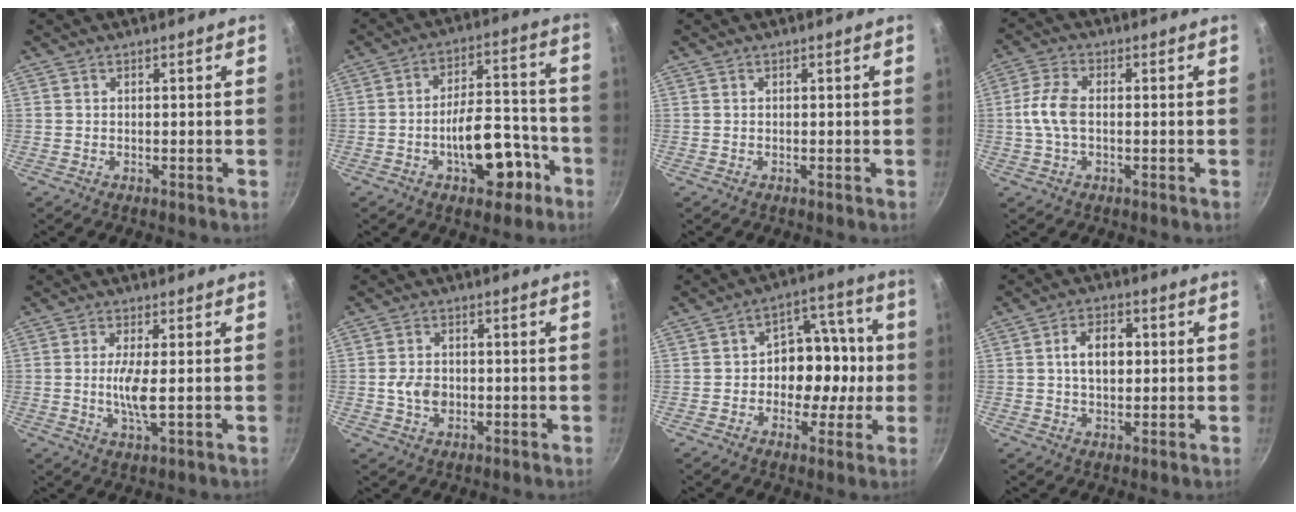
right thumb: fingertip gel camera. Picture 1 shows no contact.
{"total": 13.9, "force": [-5.9, 7.0, 10.4], "torque": [-0.115, 0.064, -0.075]}
{"total": 0.0}
{"total": 6.4, "force": [-0.3, 3.7, 5.2], "torque": [-0.108, 0.017, -0.012]}
{"total": 5.2, "force": [-0.1, 0.8, 5.1], "torque": [-0.113, -0.007, -0.001]}
{"total": 4.8, "force": [-0.6, 3.6, 3.1], "torque": [-0.045, 0.005, -0.012]}
{"total": 12.4, "force": [-1.4, 9.2, 8.1], "torque": [-0.057, 0.039, -0.030]}
{"total": 7.1, "force": [0.8, 4.7, 5.3], "torque": [-0.067, 0.010, 0.010]}